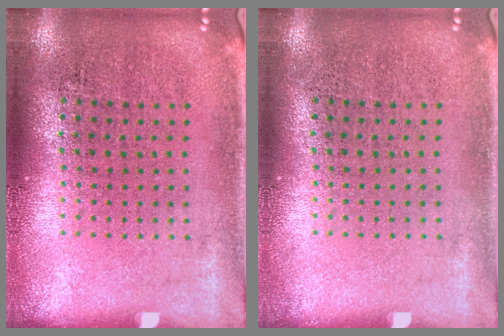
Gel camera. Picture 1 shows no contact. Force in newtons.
{"total": 0.0}